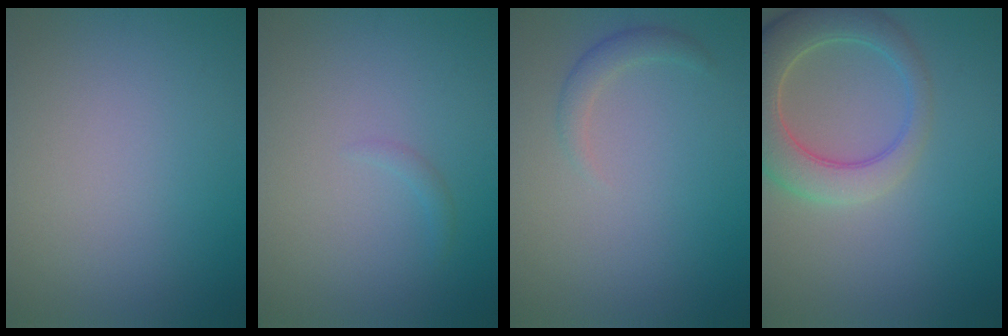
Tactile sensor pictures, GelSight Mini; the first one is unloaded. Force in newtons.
{"total": 0.6, "press": 0.6, "slide": 0.1}
{"total": 1.5, "press": 1.5, "slide": 0.1}
{"total": 6.4, "press": 6.3, "slide": 0.8}